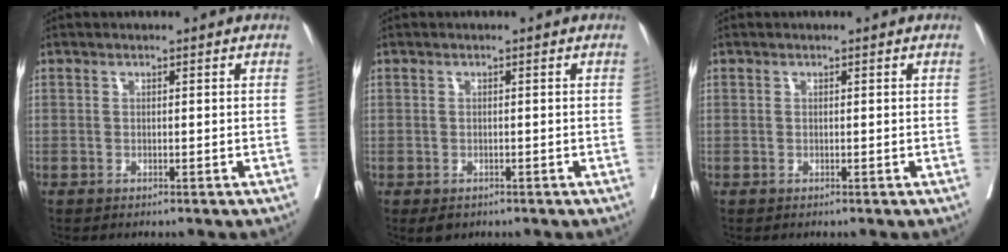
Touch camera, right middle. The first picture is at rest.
{"total": 3.0, "force": [-2.2, 1.7, 1.2], "torque": [-0.014, -0.003, -0.029]}
{"total": 0.0}